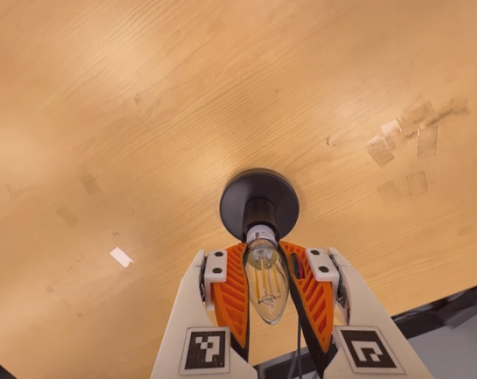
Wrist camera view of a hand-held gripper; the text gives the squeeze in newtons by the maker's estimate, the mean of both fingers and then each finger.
{"total": 25.4, "left": 25.8, "right": 25.0}